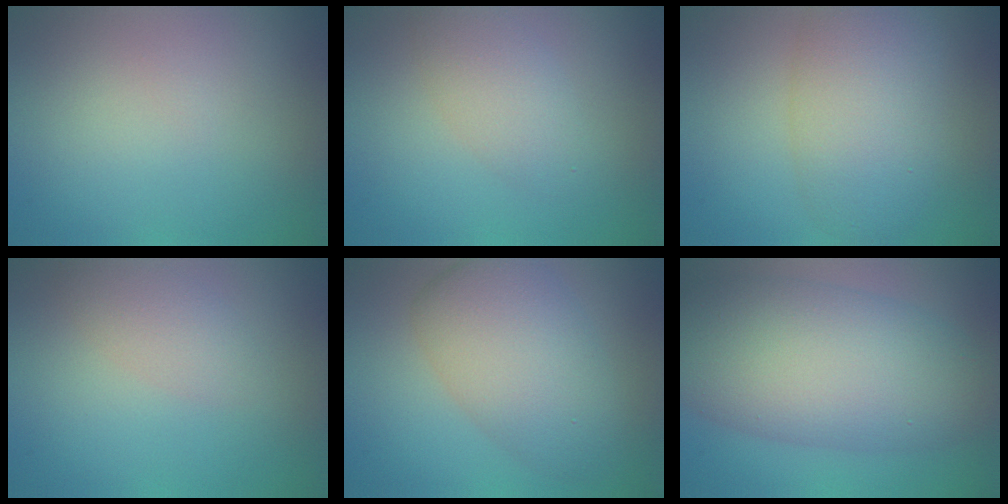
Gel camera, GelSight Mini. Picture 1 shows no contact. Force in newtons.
{"total": 2.8, "press": 2.8, "slide": 0.1}
{"total": 6.3, "press": 6.3, "slide": 0.3}
{"total": 2.1, "press": 2.1, "slide": 0.2}
{"total": 6.8, "press": 6.8, "slide": 0.0}
{"total": 10.8, "press": 10.8, "slide": 0.4}